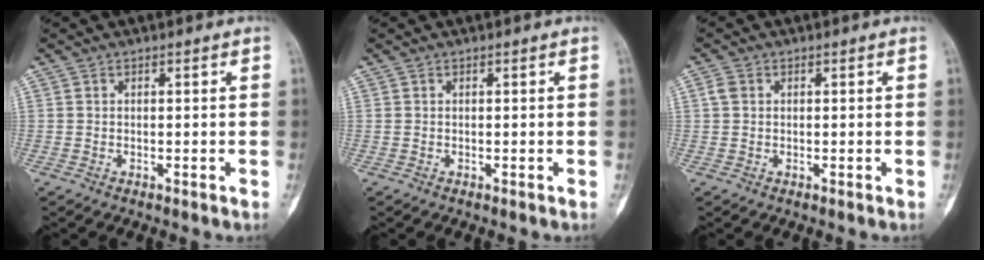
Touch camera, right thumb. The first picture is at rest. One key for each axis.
{"total": 0.0}
{"total": 1.6, "fx": 0.3, "fy": 1.3, "fz": 0.9, "tx": -0.021, "ty": 0.003, "tz": 0.005}